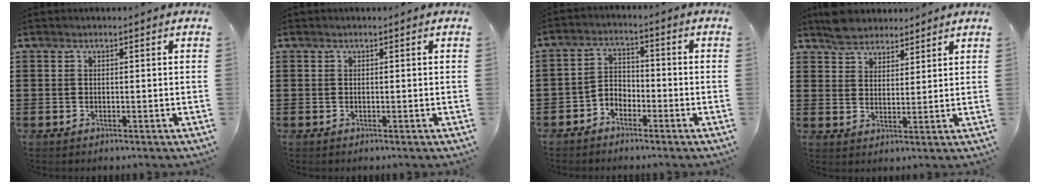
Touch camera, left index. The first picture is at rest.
{"total": 0.0}
{"total": 3.3, "force": [-3.0, 1.5, 0.6], "torque": [-0.018, 0.007, -0.065]}
{"total": 4.4, "force": [3.9, 2.0, 0.2], "torque": [-0.020, 0.001, 0.076]}